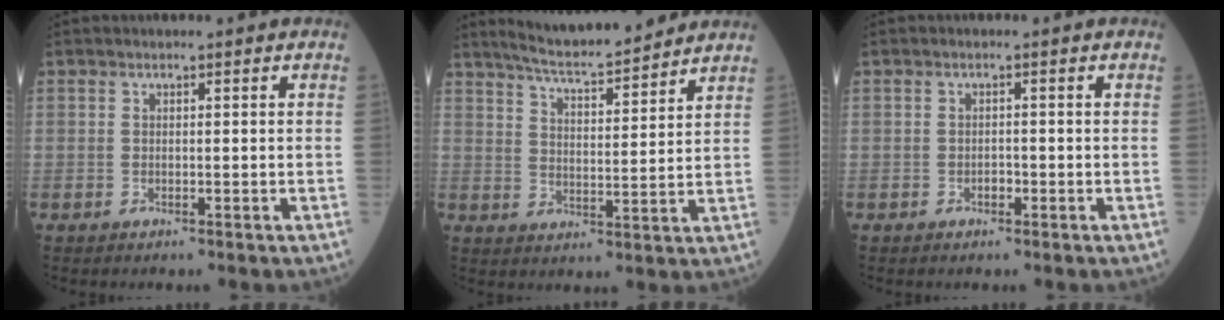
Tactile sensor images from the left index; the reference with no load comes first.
{"total": 12.3, "force": [11.3, 0.6, 4.9], "torque": [-0.086, 0.008, 0.174]}
{"total": 1.1, "force": [-0.7, 0.6, 0.5], "torque": [-0.007, 0.003, -0.011]}